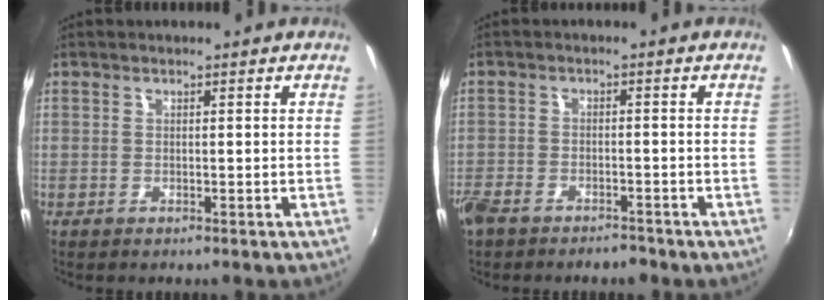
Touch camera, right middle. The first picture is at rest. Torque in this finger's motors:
{"motor_torque": [1.08, -1.06, 0.66, 0.21]}